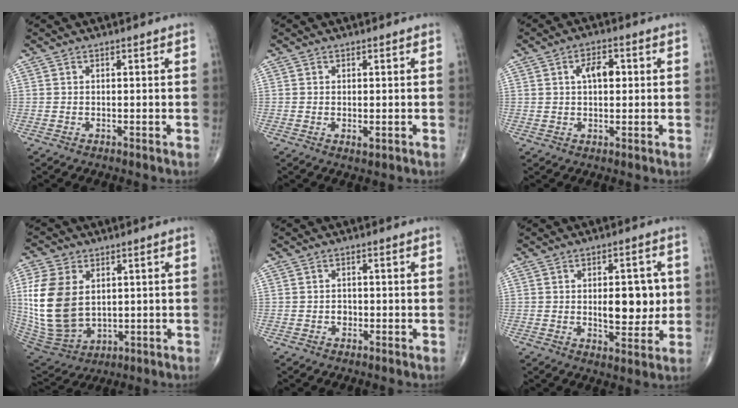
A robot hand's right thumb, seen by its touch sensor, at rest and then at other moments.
{"total": 1.2, "force": [-0.2, 0.5, 1.1], "torque": [-0.018, -0.005, -0.002]}
{"total": 5.0, "force": [1.2, 2.7, 4.0], "torque": [-0.057, 0.005, 0.016]}
{"total": 16.7, "force": [2.4, 11.2, 12.1], "torque": [-0.248, -0.018, 0.062]}
{"total": 1.4, "force": [-0.4, 1.1, 0.7], "torque": [-0.005, 0.004, -0.006]}
{"total": 9.9, "force": [0.6, 4.8, 8.7], "torque": [-0.092, -0.010, 0.017]}